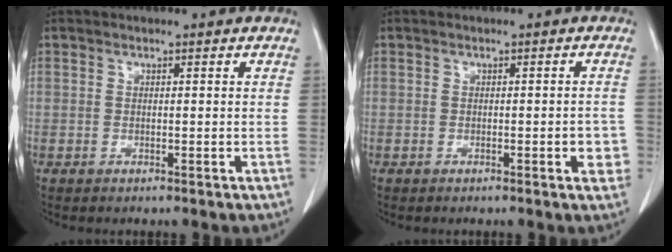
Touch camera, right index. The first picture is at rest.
{"total": 2.7, "force": [-1.0, 0.7, 2.4], "torque": [-0.019, 0.001, -0.014]}